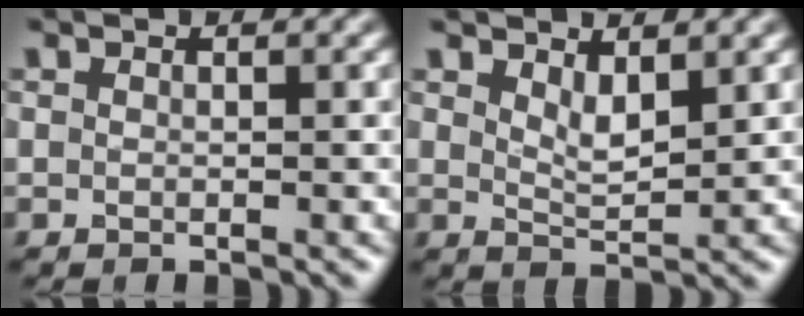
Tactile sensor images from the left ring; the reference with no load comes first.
{"total": 2.3, "force": [1.4, 0.7, 1.7], "torque": [-0.031, -0.007, 0.028]}